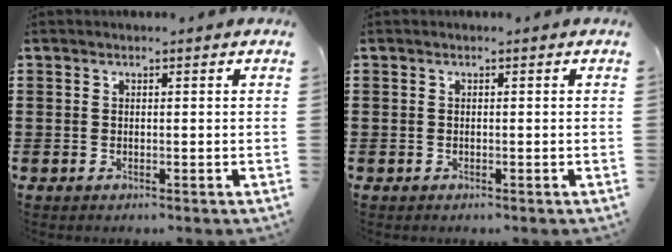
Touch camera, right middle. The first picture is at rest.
{"total": 0.0}